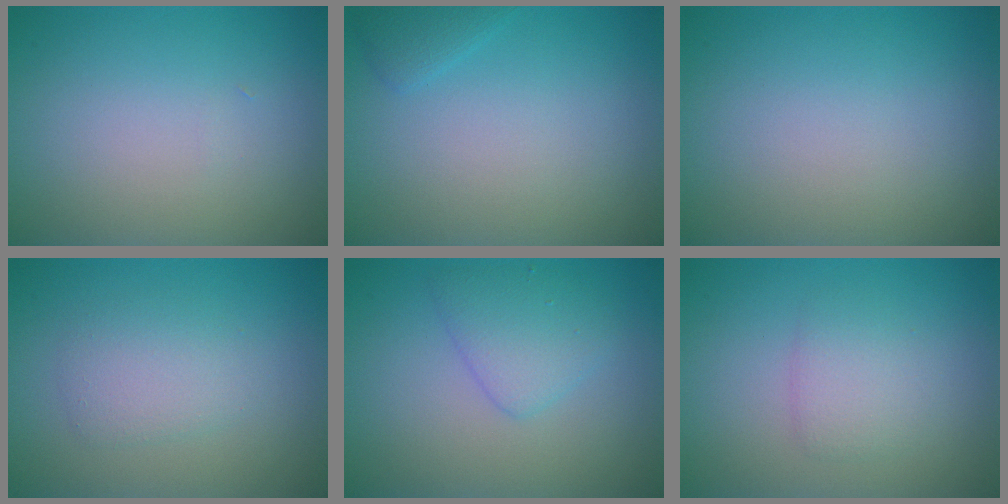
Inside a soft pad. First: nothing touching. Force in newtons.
{"total": 1.1, "press": 1.1, "slide": 0.0}
{"total": 0.0}
{"total": 2.4, "press": 2.4, "slide": 0.1}
{"total": 2.6, "press": 2.6, "slide": 0.2}
{"total": 2.0, "press": 2.0, "slide": 0.1}